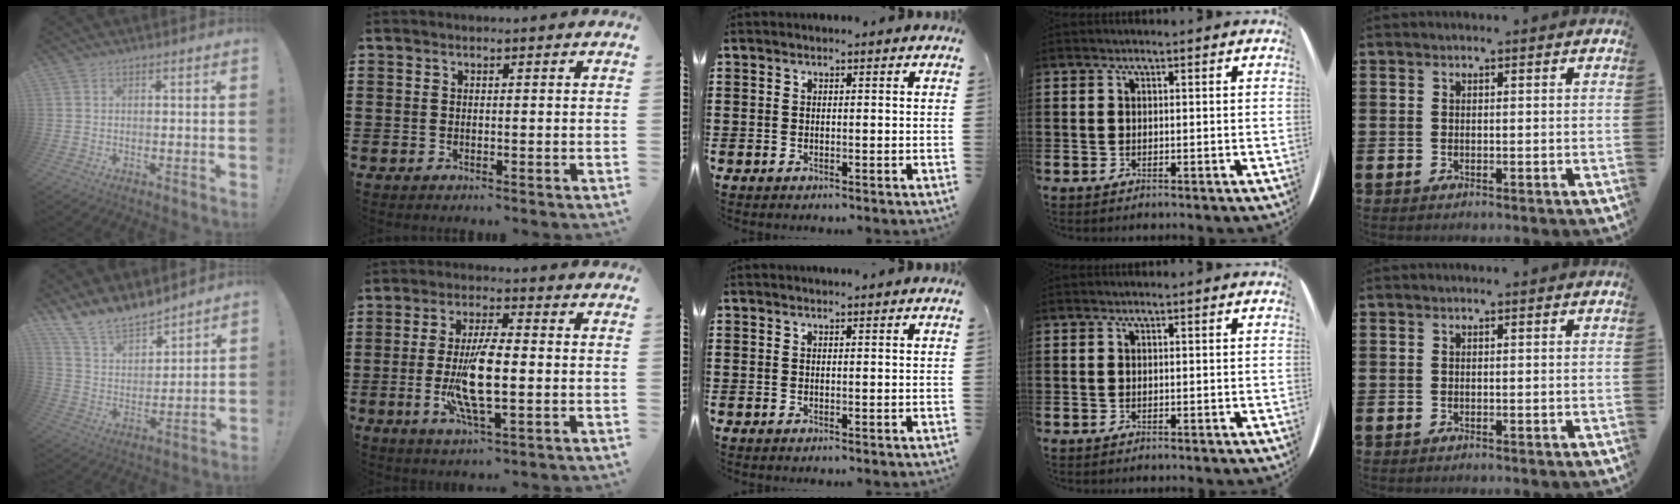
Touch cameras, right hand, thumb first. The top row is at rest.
{"thumb": {"total": 11.8, "force": [11.0, 3.3, 2.5], "torque": [-0.072, -0.091, 0.209]}, "index": {"total": 9.5, "force": [-1.4, 2.5, 9.1], "torque": [-0.186, -0.011, -0.028]}, "middle": {"total": 0.6, "force": [0.6, 0.0, 0.1], "torque": [-0.003, -0.001, 0.012]}}